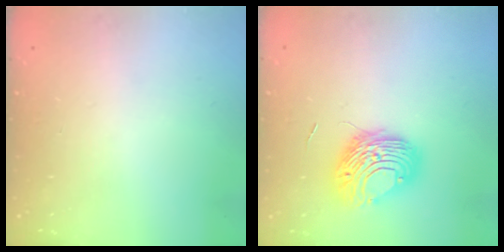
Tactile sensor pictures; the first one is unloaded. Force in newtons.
{"total": 9.8, "press": 9.7, "slide": 1.2}